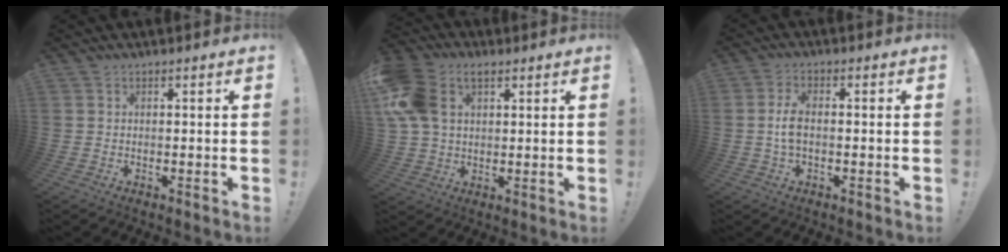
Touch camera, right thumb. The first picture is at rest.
{"total": 12.7, "force": [4.6, 8.4, 8.4], "torque": [-0.162, -0.010, 0.087]}
{"total": 5.3, "force": [-0.6, 2.6, 4.6], "torque": [-0.092, 0.006, -0.010]}